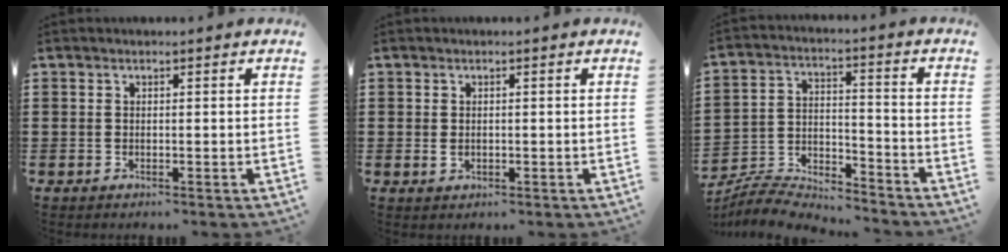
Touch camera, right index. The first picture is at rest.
{"total": 0.9, "force": [0.1, 0.6, 0.7], "torque": [-0.015, 0.003, 0.001]}
{"total": 6.4, "force": [-6.3, 1.2, 0.8], "torque": [-0.027, 0.006, -0.130]}